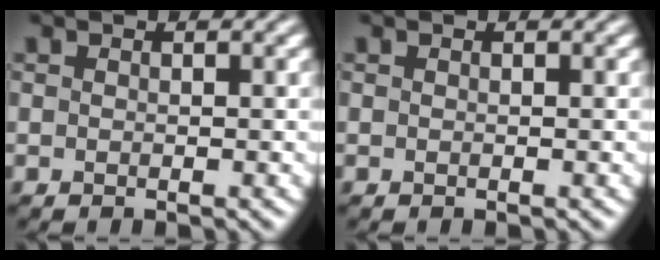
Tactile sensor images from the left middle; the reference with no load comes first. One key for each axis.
{"total": 0.0}